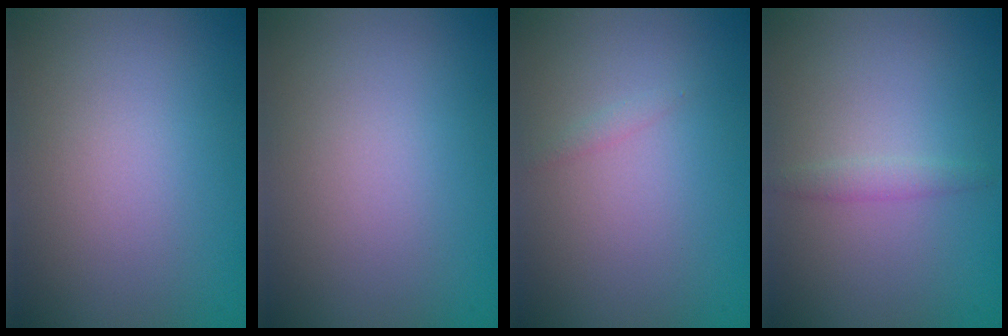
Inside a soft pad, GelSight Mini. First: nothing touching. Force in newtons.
{"total": 0.0}
{"total": 0.5, "press": 0.5, "slide": 0.0}
{"total": 1.1, "press": 1.1, "slide": 0.0}